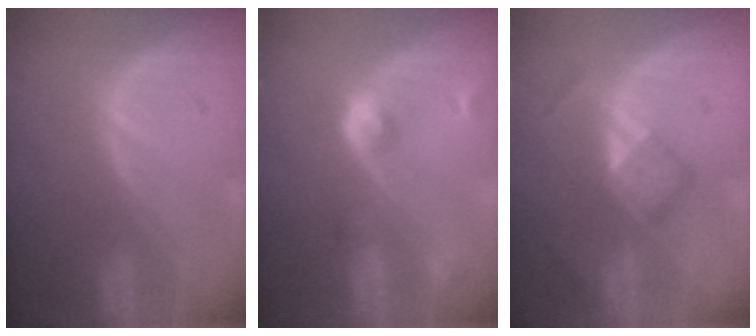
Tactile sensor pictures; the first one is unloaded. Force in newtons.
{"total": 4.6, "press": 4.2, "slide": 1.9}
{"total": 4.8, "press": 4.6, "slide": 1.6}